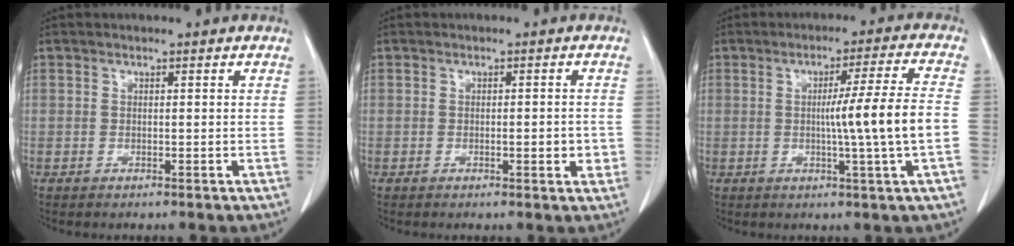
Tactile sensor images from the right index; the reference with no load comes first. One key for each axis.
{"total": 2.7, "fx": -0.5, "fy": 0.8, "fz": 2.5, "tx": -0.033, "ty": 0.000, "tz": -0.005}
{"total": 9.7, "fx": -1.0, "fy": -1.9, "fz": 9.5, "tx": -0.144, "ty": -0.003, "tz": -0.013}